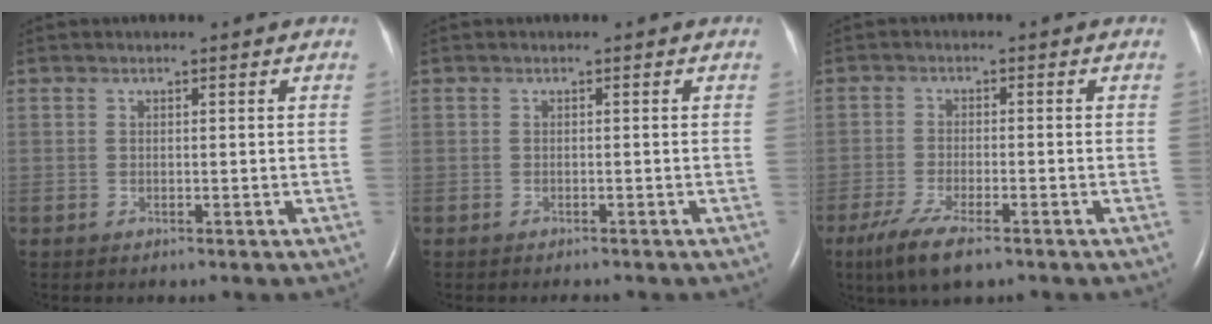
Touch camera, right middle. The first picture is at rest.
{"total": 1.4, "force": [-1.3, 0.3, 0.6], "torque": [-0.014, -0.004, -0.013]}
{"total": 7.0, "force": [-4.6, 1.4, 5.0], "torque": [-0.101, -0.017, -0.076]}